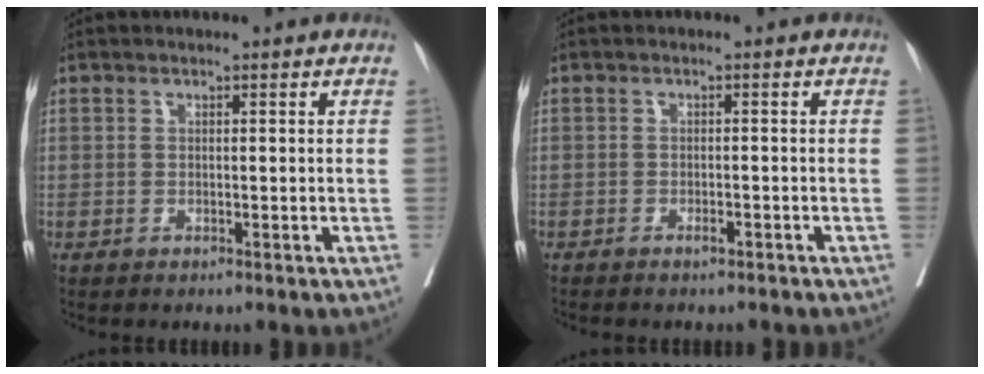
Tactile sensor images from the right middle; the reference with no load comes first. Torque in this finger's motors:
{"motor_torque": [1.04, -1.09, 0.07, 0.03]}